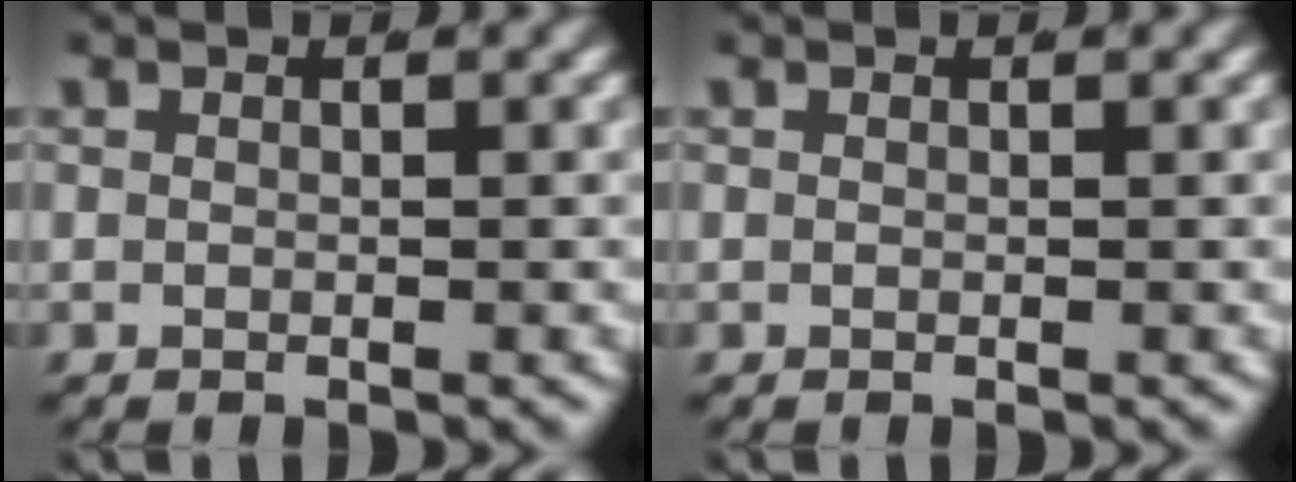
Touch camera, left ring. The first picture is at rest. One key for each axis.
{"total": 0.0}